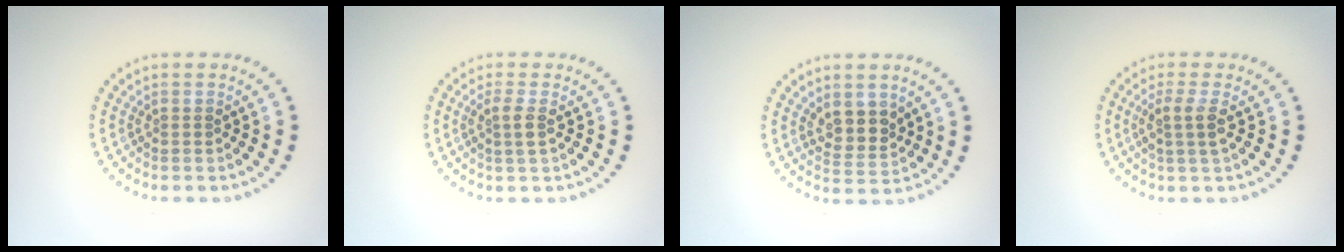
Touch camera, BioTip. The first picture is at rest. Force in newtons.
{"total": 1.6, "press": 1.4, "slide": 0.8}
{"total": 2.7, "press": 2.3, "slide": 1.5}
{"total": 2.1, "press": 1.7, "slide": 1.2}